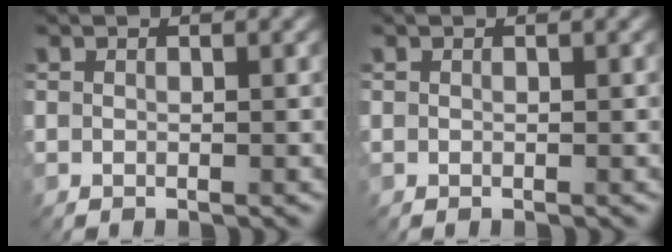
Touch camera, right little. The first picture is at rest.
{"total": 0.0}